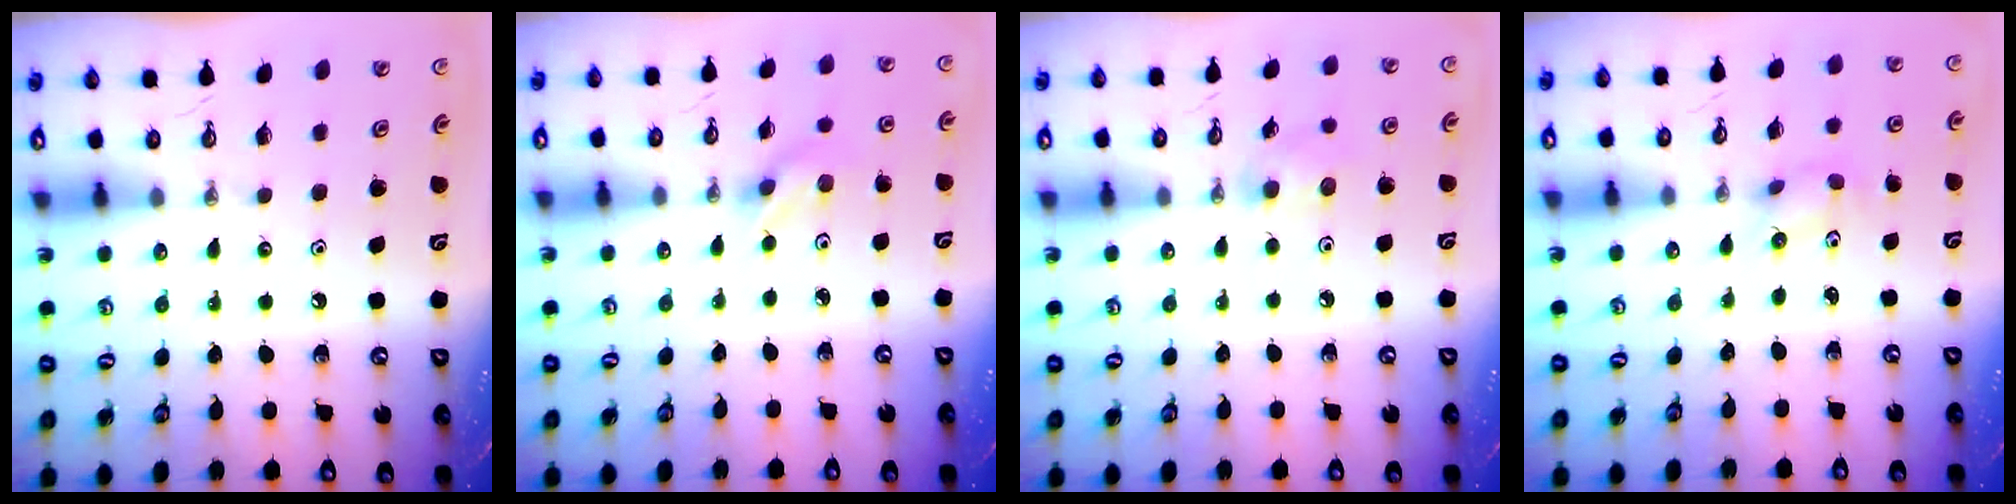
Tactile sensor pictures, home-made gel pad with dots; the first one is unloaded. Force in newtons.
{"total": 2.0, "press": 1.9, "slide": 0.6}
{"total": 5.2, "press": 5.0, "slide": 1.4}
{"total": 2.9, "press": 2.7, "slide": 1.2}